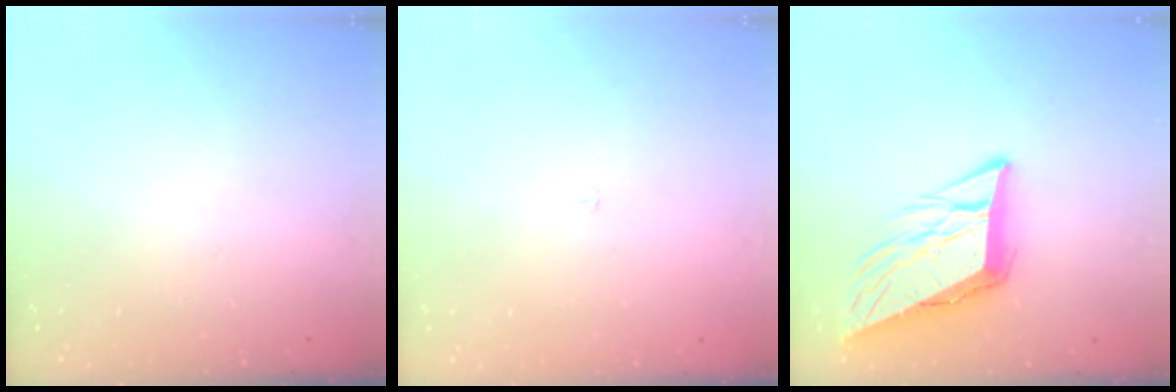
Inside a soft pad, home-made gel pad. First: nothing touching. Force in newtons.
{"total": 2.3, "press": 2.3, "slide": 0.2}
{"total": 10.6, "press": 10.2, "slide": 2.8}